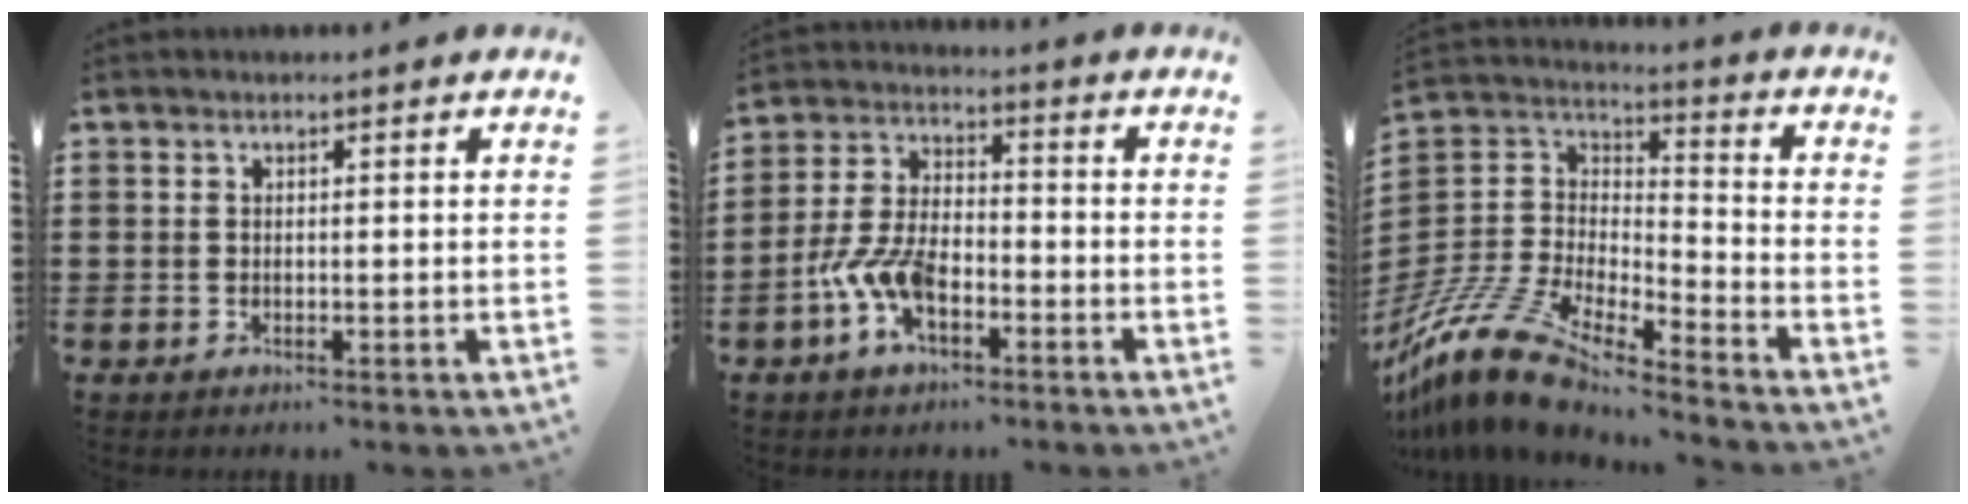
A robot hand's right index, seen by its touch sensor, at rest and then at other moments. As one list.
[{"total": 8.4, "force": [-4.0, 4.2, 6.1], "torque": [-0.157, -0.004, -0.080]}, {"total": 12.9, "force": [-11.3, 3.2, 5.2], "torque": [-0.132, 0.016, -0.228]}]